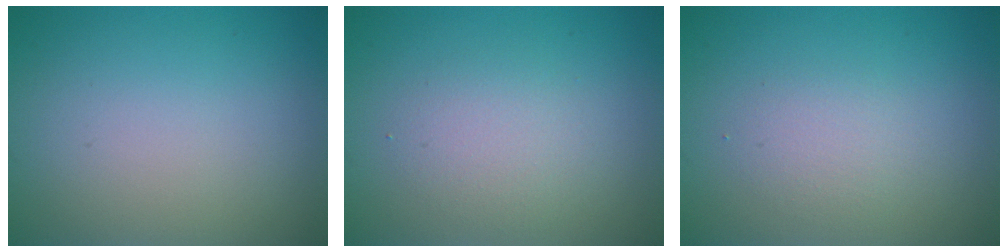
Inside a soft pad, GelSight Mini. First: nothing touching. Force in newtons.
{"total": 2.3, "press": 2.3, "slide": 0.2}
{"total": 1.7, "press": 1.6, "slide": 0.1}